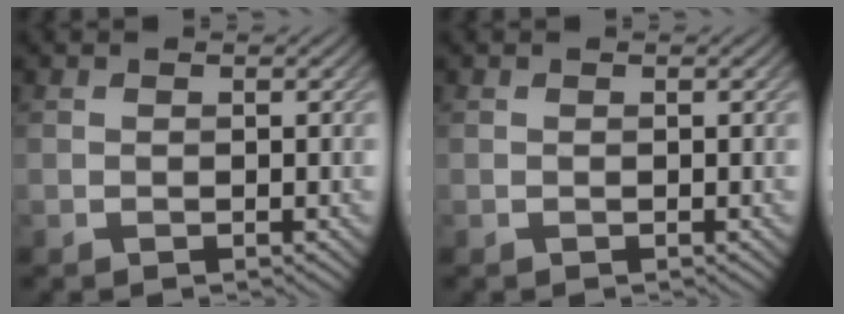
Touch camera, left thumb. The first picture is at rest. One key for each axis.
{"total": 0.0}